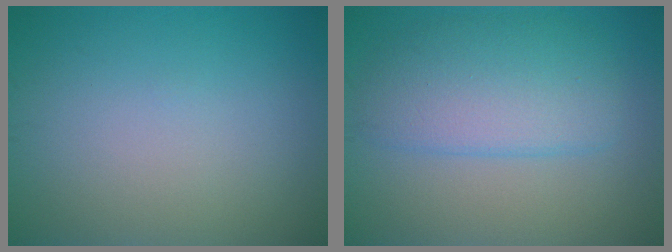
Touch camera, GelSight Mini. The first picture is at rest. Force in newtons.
{"total": 5.0, "press": 5.0, "slide": 0.3}